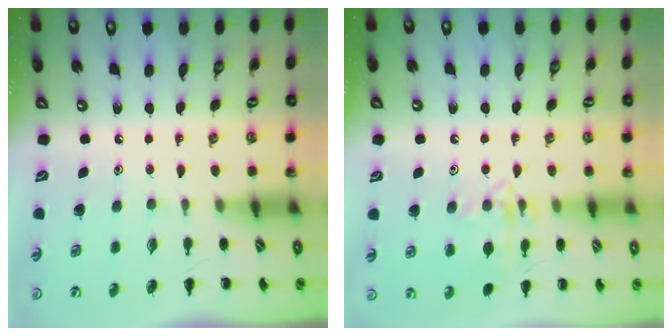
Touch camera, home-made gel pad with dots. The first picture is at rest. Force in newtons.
{"total": 12.2, "press": 12.2, "slide": 0.6}